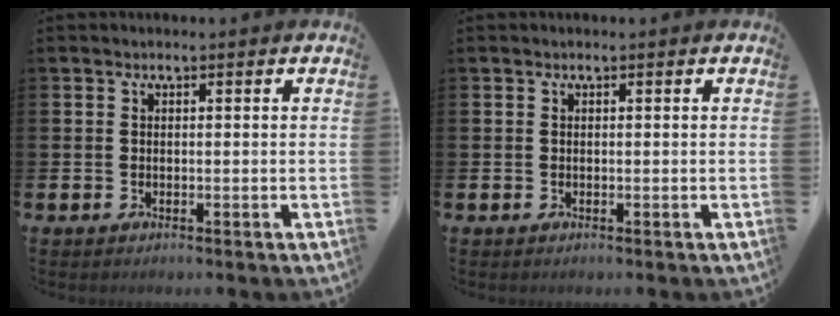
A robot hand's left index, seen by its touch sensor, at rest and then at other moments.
{"total": 0.0}